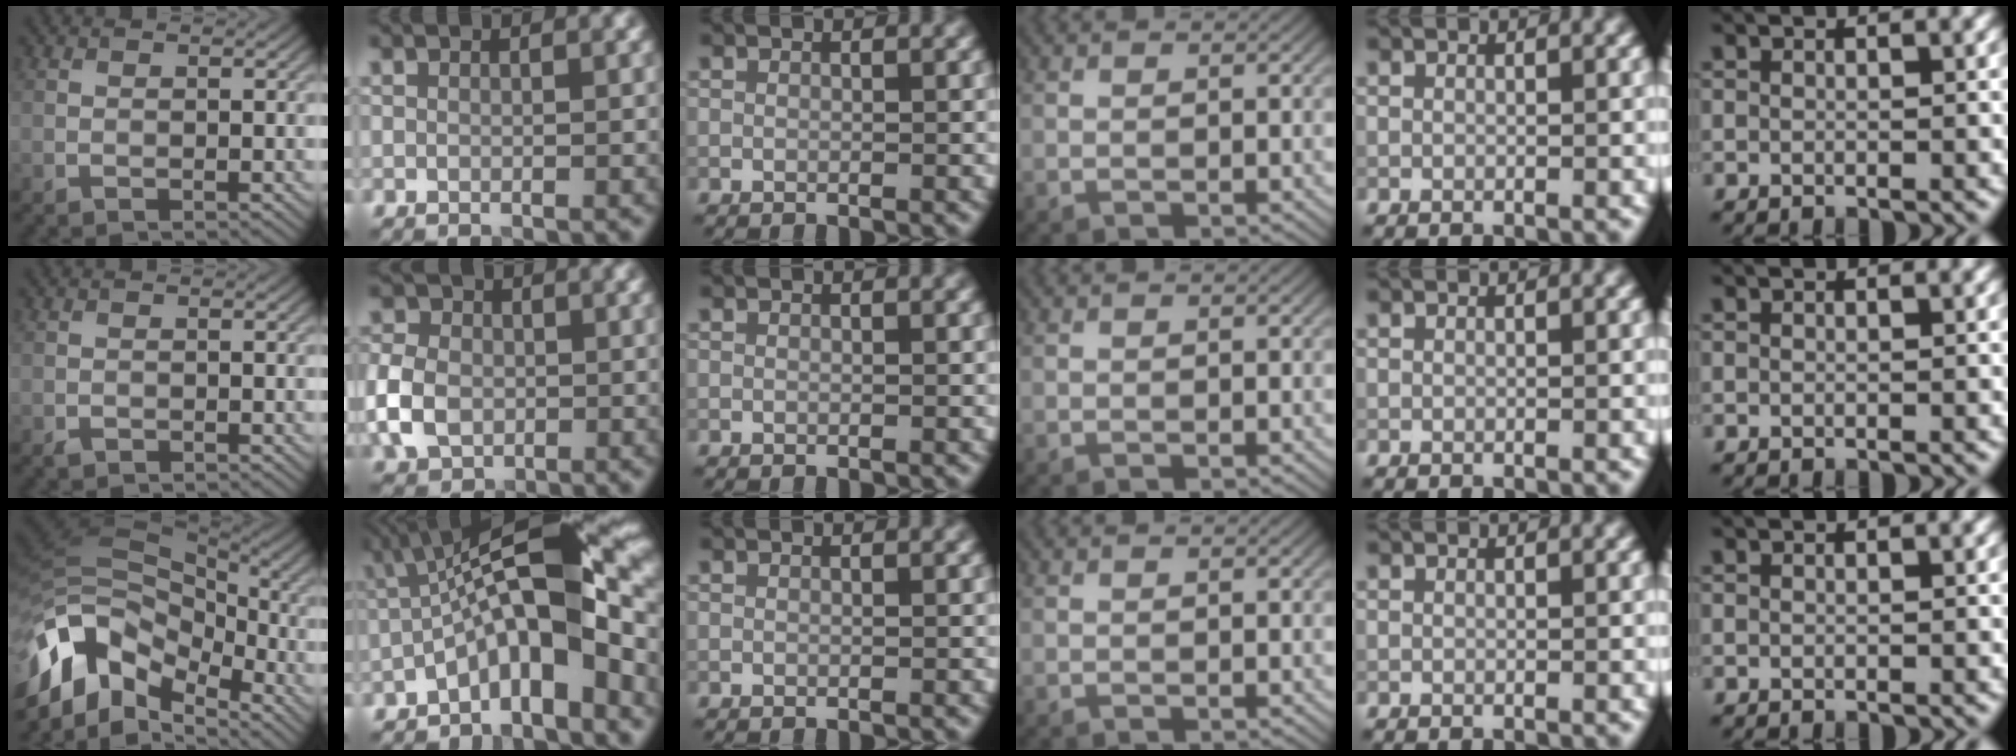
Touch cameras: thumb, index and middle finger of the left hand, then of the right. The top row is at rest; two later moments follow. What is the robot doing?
{"motion": "lift_and_place", "object": "coin"}